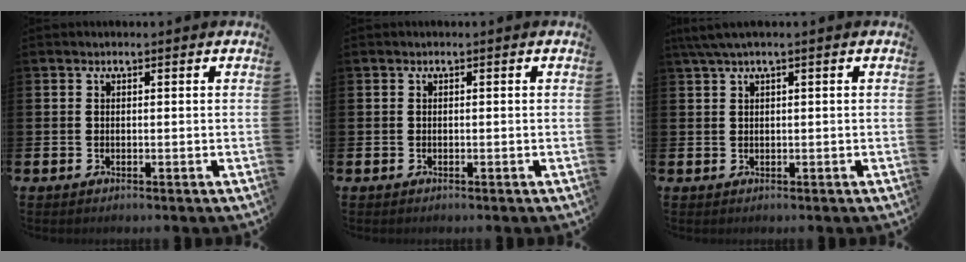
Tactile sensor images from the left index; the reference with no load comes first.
{"total": 0.0}
{"total": 2.1, "force": [1.2, 0.0, 1.7], "torque": [-0.041, 0.004, 0.023]}